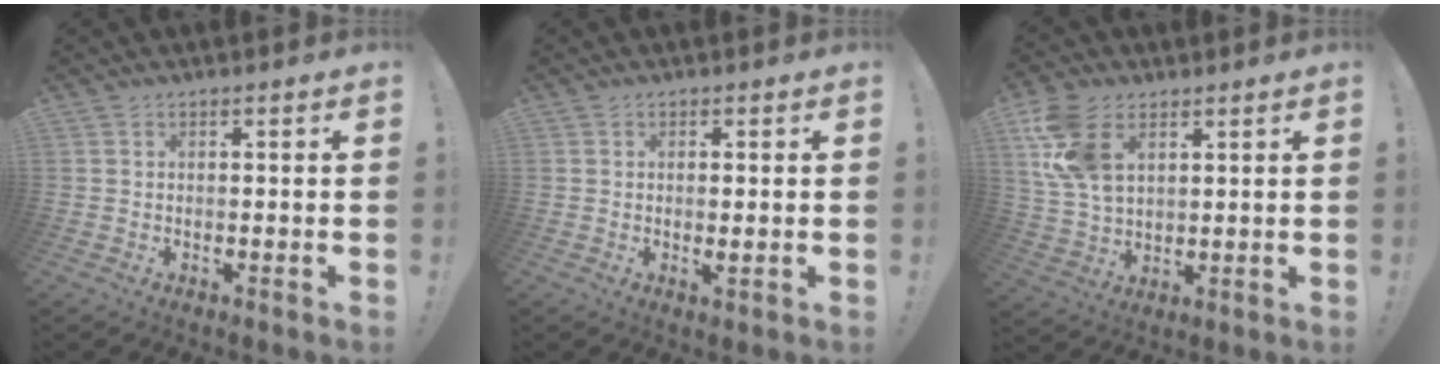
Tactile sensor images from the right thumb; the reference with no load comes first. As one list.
[{"total": 1.7, "force": [0.2, 0.3, 1.7], "torque": [-0.019, -0.006, 0.002]}, {"total": 13.4, "force": [5.7, 8.3, 8.9], "torque": [-0.179, -0.009, 0.112]}]